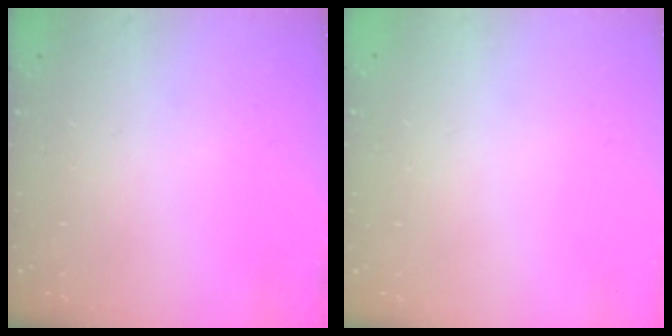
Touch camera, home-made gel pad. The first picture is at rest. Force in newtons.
{"total": 0.0}